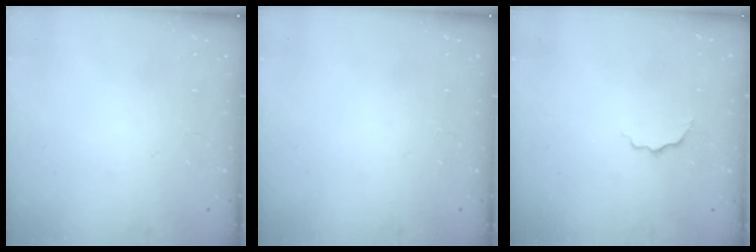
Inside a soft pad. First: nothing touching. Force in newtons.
{"total": 0.0}
{"total": 3.7, "press": 3.7, "slide": 0.6}